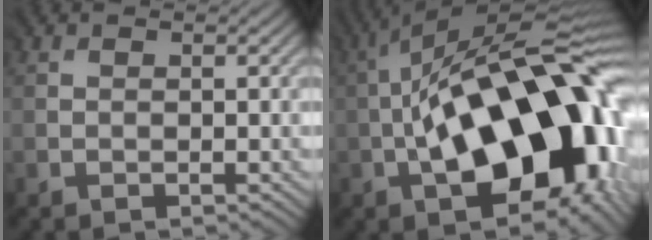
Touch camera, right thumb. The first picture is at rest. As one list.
[{"total": 21.0, "force": [-4.4, 9.8, 18.0], "torque": [-0.291, 0.007, -0.070]}]